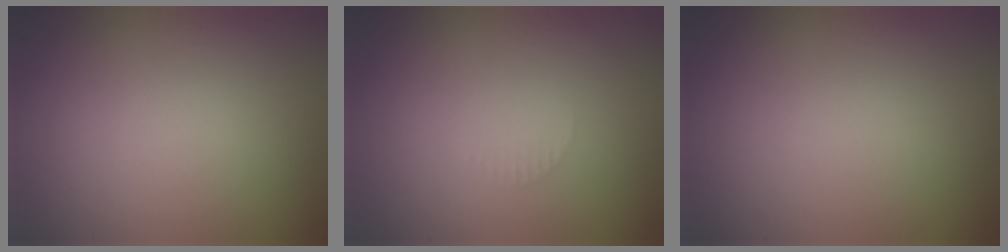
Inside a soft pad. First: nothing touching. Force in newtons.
{"total": 0.7, "press": 0.6, "slide": 0.1}
{"total": 0.0}